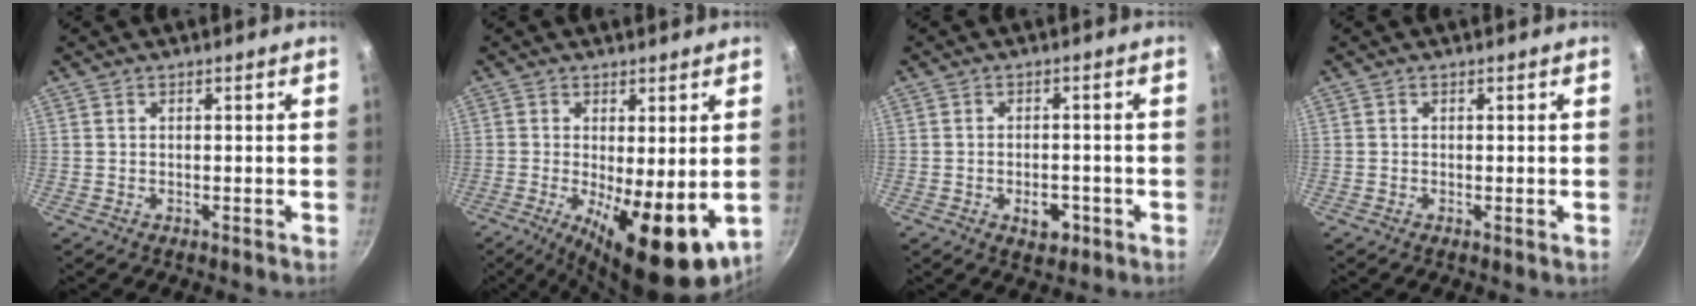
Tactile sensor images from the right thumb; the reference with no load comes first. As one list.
[{"total": 14.1, "force": [-2.3, 5.1, 12.9], "torque": [-0.179, -0.017, -0.025]}, {"total": 4.7, "force": [-1.8, 2.9, 3.2], "torque": [-0.031, 0.011, -0.022]}, {"total": 0.0}]